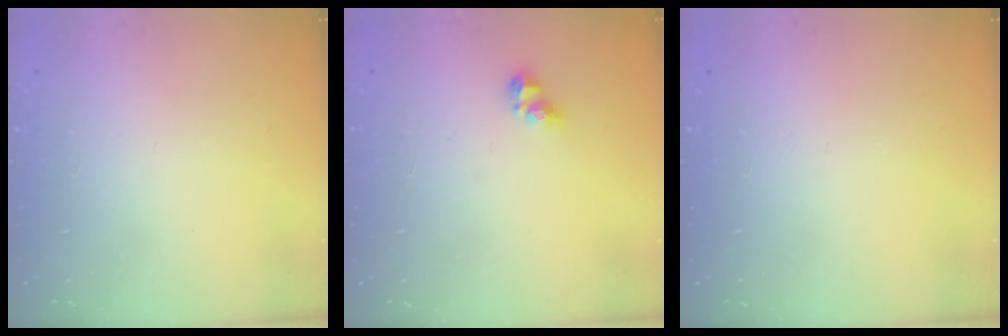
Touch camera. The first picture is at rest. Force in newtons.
{"total": 3.6, "press": 3.4, "slide": 1.1}
{"total": 0.0}